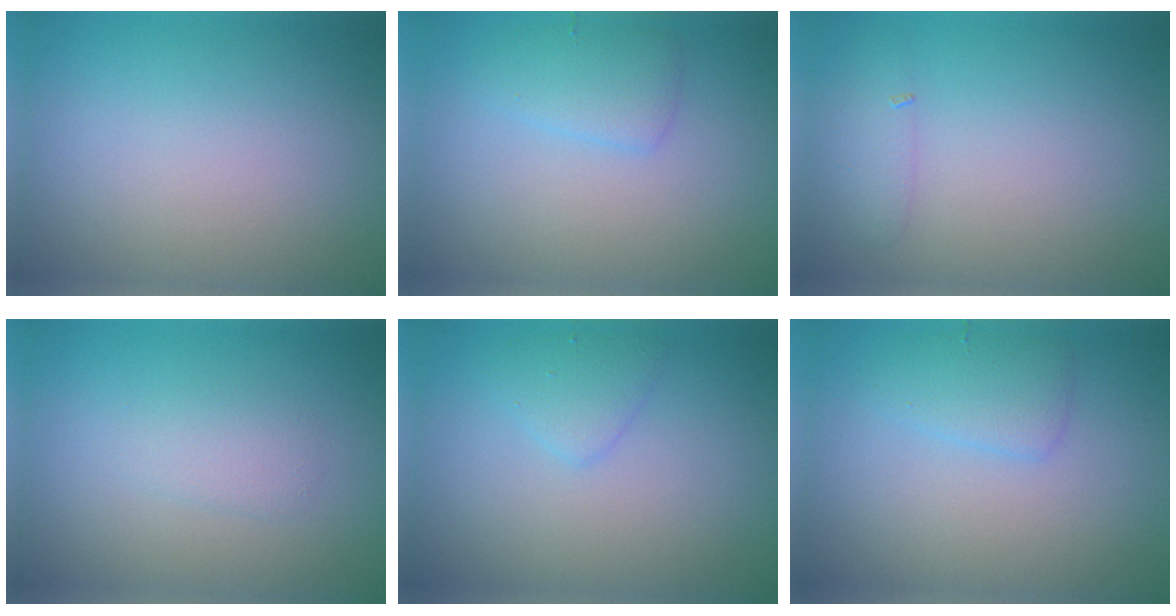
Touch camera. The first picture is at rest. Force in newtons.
{"total": 2.1, "press": 2.1, "slide": 0.1}
{"total": 1.4, "press": 1.4, "slide": 0.1}
{"total": 1.3, "press": 1.3, "slide": 0.0}
{"total": 1.7, "press": 1.6, "slide": 0.1}
{"total": 2.1, "press": 2.1, "slide": 0.1}